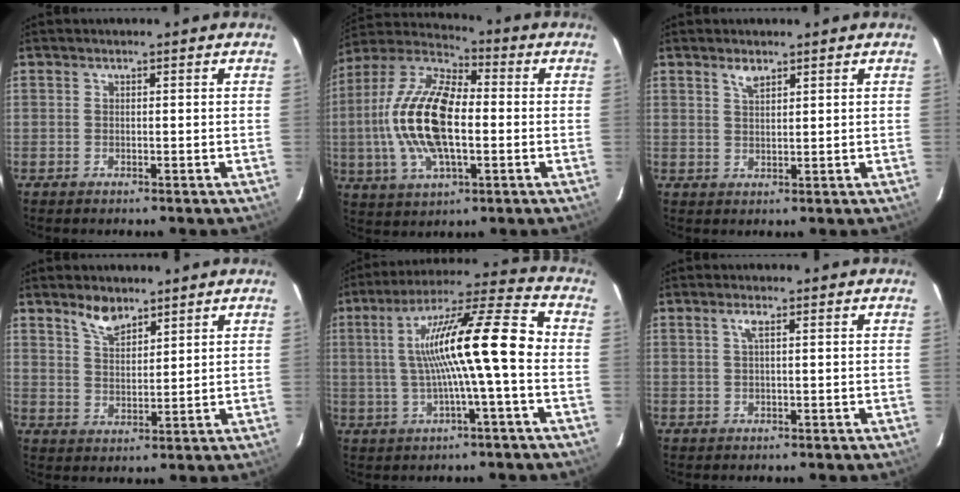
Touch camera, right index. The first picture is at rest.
{"total": 18.9, "force": [-1.3, 8.5, 16.8], "torque": [-0.345, 0.009, -0.032]}
{"total": 2.3, "force": [1.7, 0.9, 1.3], "torque": [-0.023, 0.004, 0.032]}
{"total": 5.2, "force": [4.1, 2.2, 2.4], "torque": [-0.041, 0.003, 0.078]}
{"total": 15.5, "force": [-0.4, 0.5, 15.5], "torque": [-0.266, 0.027, -0.003]}
{"total": 1.4, "force": [0.5, -0.1, 1.3], "torque": [-0.026, 0.003, 0.009]}